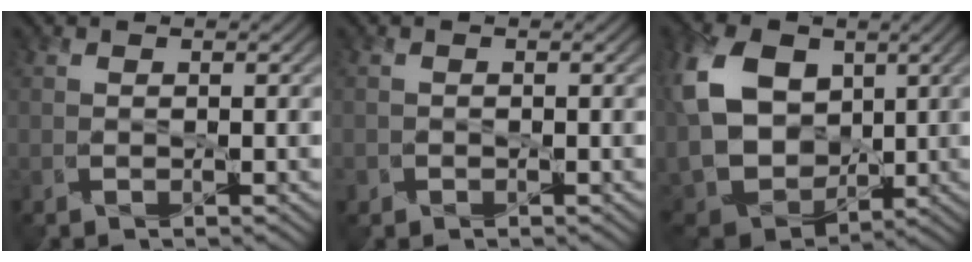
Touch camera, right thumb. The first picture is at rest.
{"total": 0.5, "force": [-0.2, 0.4, -0.3], "torque": [0.012, 0.001, -0.005]}
{"total": 15.1, "force": [2.9, 11.3, 9.5], "torque": [-0.242, 0.005, 0.075]}